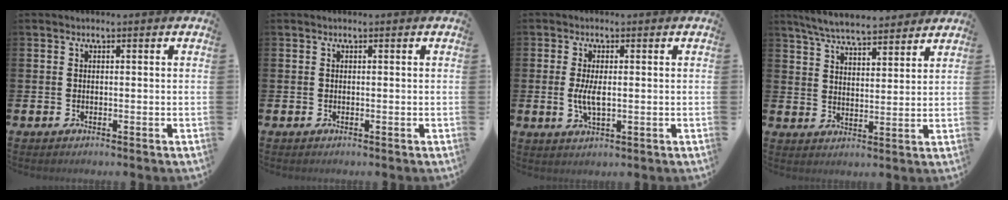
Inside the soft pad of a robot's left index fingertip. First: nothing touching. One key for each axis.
{"total": 0.0}
{"total": 3.6, "fx": 0.1, "fy": 1.4, "fz": 3.3, "tx": -0.058, "ty": 0.002, "tz": 0.000}
{"total": 6.3, "fx": 6.0, "fy": 0.8, "fz": 1.7, "tx": -0.059, "ty": -0.025, "tz": 0.109}